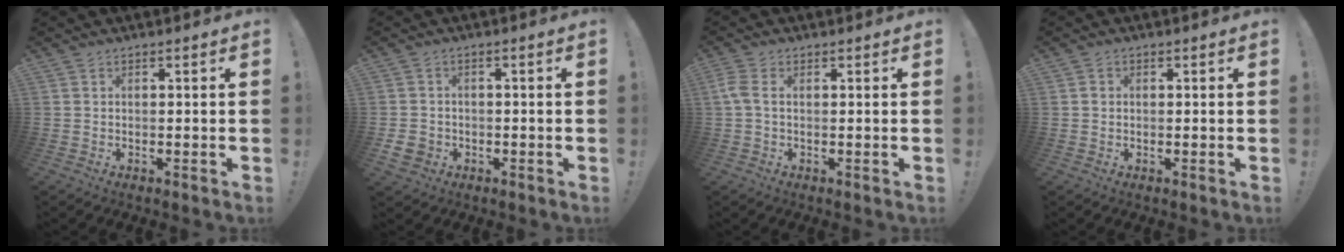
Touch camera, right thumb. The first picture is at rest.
{"total": 4.3, "force": [-1.7, 3.5, 1.7], "torque": [-0.038, 0.003, -0.030]}
{"total": 3.4, "force": [0.7, 1.9, 2.8], "torque": [-0.056, 0.003, 0.010]}
{"total": 0.9, "force": [-0.1, 0.9, 0.3], "torque": [-0.004, 0.003, -0.002]}